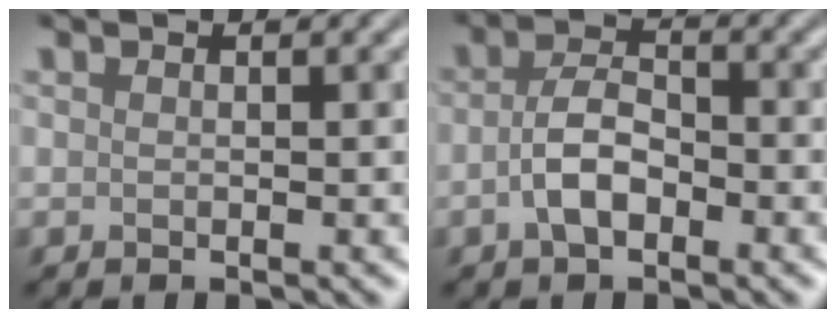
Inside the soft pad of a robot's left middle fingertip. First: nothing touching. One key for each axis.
{"total": 3.5, "fx": -1.2, "fy": 1.8, "fz": 2.8, "tx": -0.053, "ty": 0.005, "tz": -0.030}